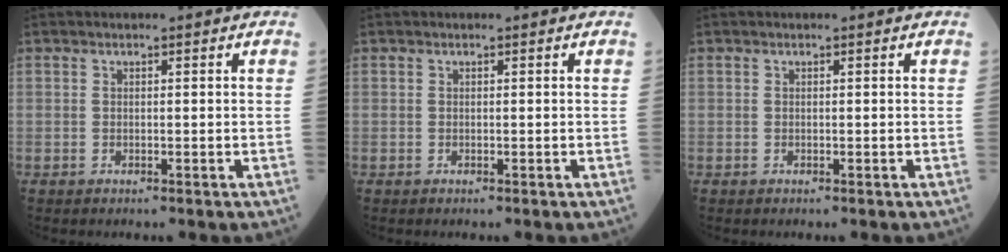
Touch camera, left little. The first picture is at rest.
{"total": 0.0}
{"total": 0.0}